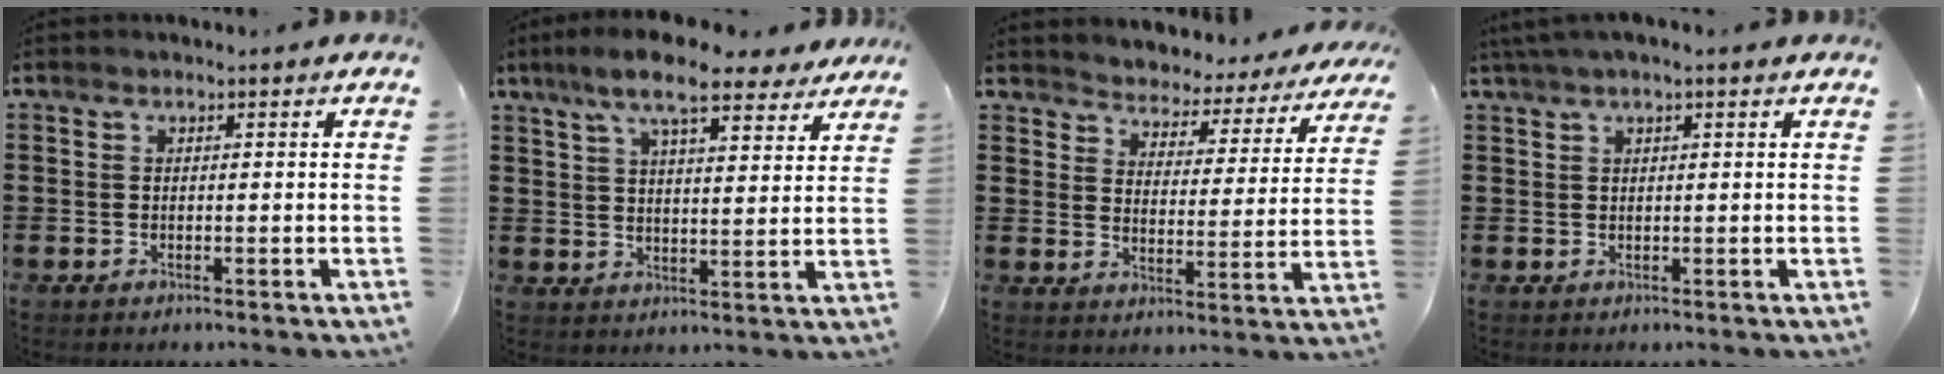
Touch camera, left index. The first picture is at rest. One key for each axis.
{"total": 10.1, "fx": 8.0, "fy": 1.8, "fz": 6.0, "tx": -0.130, "ty": -0.016, "tz": 0.142}
{"total": 3.4, "fx": 3.3, "fy": 0.2, "fz": -0.8, "tx": -0.012, "ty": -0.035, "tz": 0.049}
{"total": 1.9, "fx": 1.3, "fy": 0.2, "fz": 1.4, "tx": -0.029, "ty": 0.002, "tz": 0.024}